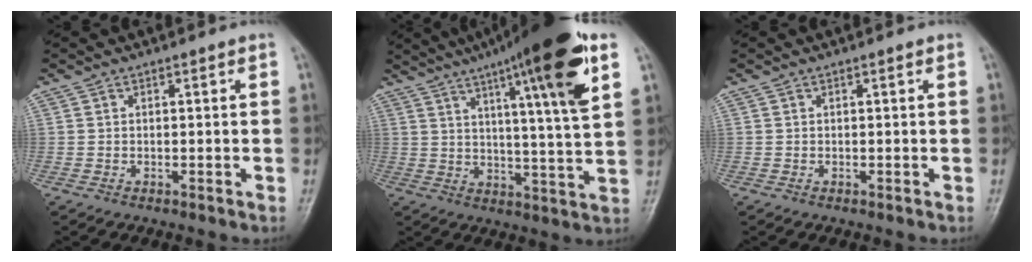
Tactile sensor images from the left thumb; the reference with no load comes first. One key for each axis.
{"total": 20.5, "fx": 10.3, "fy": 2.3, "fz": 17.5, "tx": -0.251, "ty": -0.025, "tz": 0.151}
{"total": 0.0}